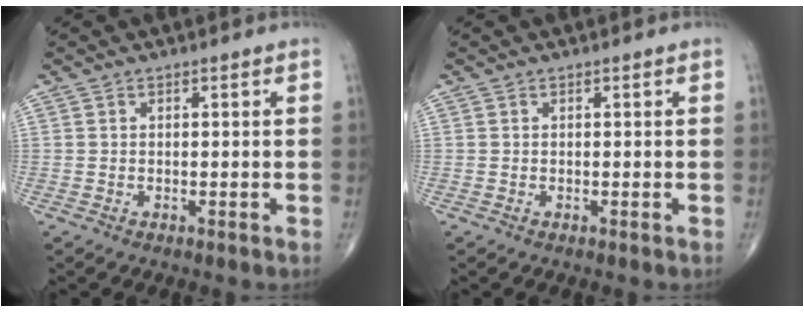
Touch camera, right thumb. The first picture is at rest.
{"total": 0.0}